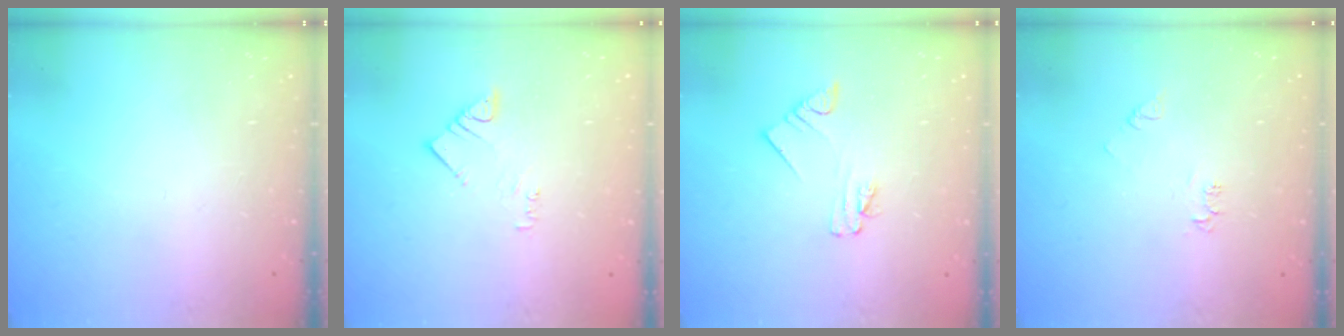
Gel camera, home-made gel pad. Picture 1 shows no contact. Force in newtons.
{"total": 3.3, "press": 3.2, "slide": 0.6}
{"total": 1.9, "press": 1.9, "slide": 0.1}
{"total": 4.3, "press": 4.3, "slide": 0.5}